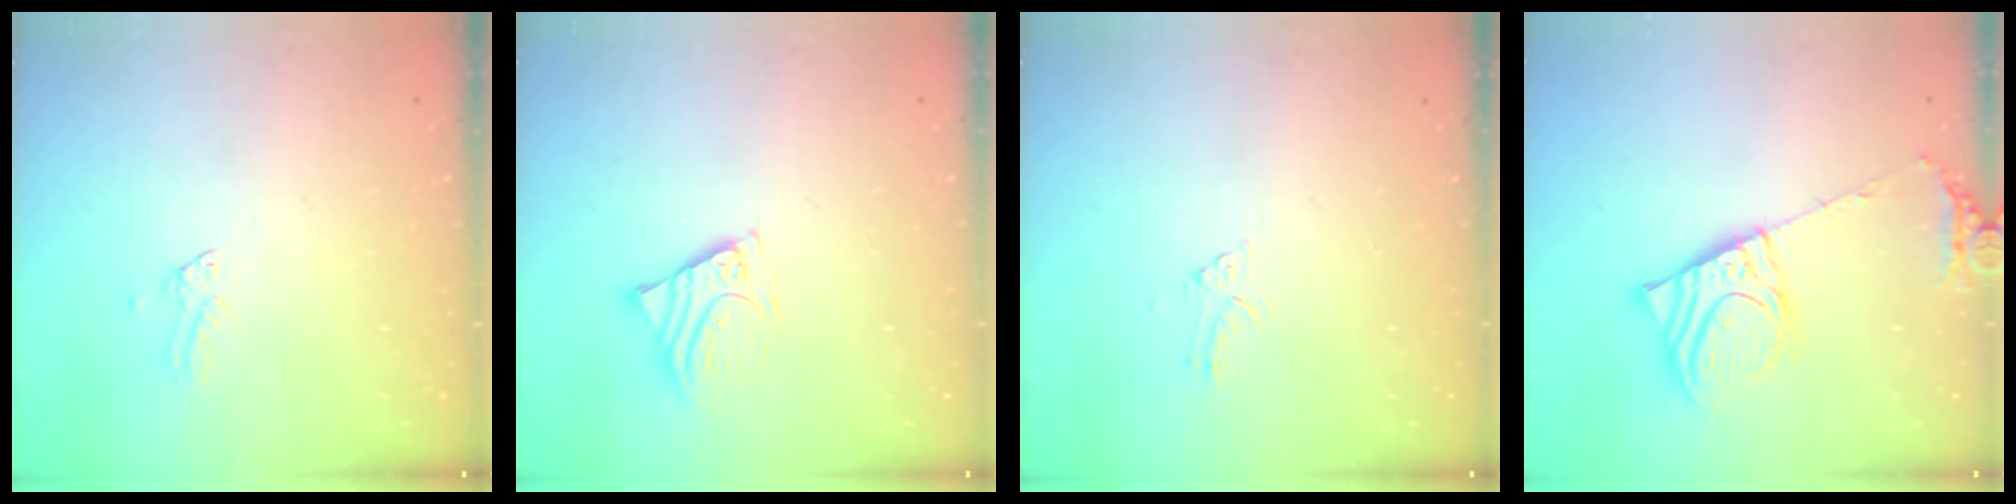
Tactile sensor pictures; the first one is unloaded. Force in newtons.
{"total": 6.4, "press": 6.3, "slide": 0.7}
{"total": 1.1, "press": 1.1, "slide": 0.1}
{"total": 14.4, "press": 14.0, "slide": 3.1}